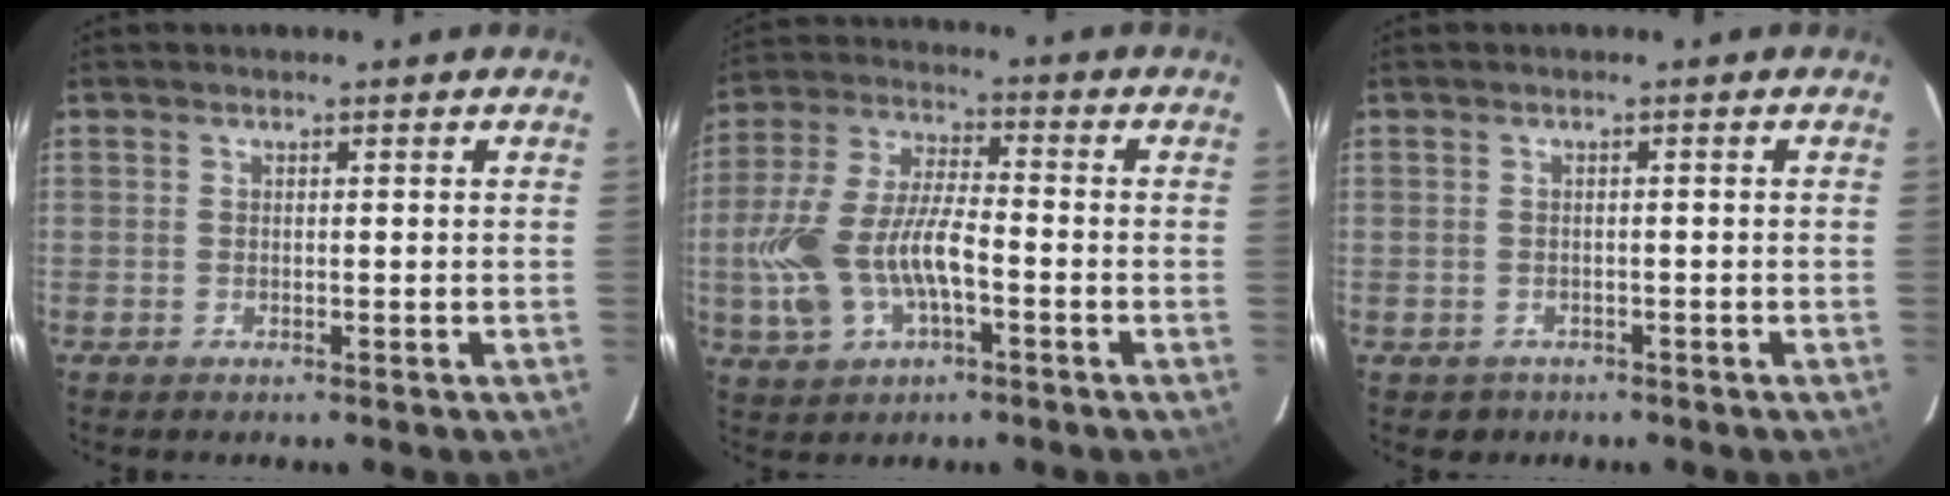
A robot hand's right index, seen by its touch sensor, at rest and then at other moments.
{"total": 14.6, "force": [-3.9, 7.0, 12.2], "torque": [-0.268, 0.003, -0.068]}
{"total": 2.2, "force": [-1.2, 1.9, 0.1], "torque": [-0.007, 0.005, -0.011]}